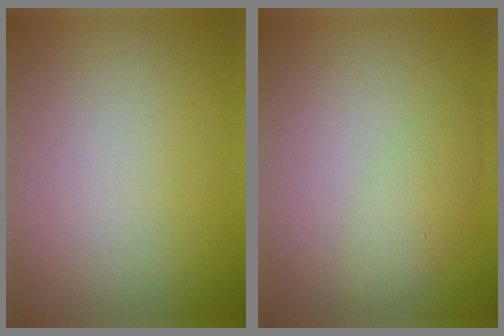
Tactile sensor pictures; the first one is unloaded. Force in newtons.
{"total": 2.2, "press": 2.2, "slide": 0.0}